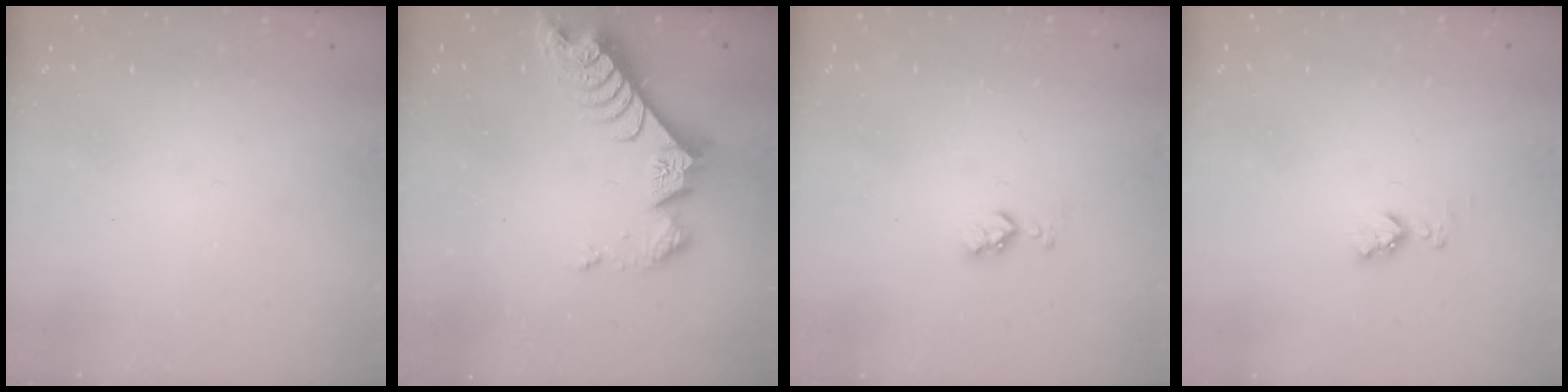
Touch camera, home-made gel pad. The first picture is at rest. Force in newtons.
{"total": 8.8, "press": 8.8, "slide": 0.8}
{"total": 4.4, "press": 4.3, "slide": 0.7}
{"total": 3.7, "press": 3.7, "slide": 0.6}